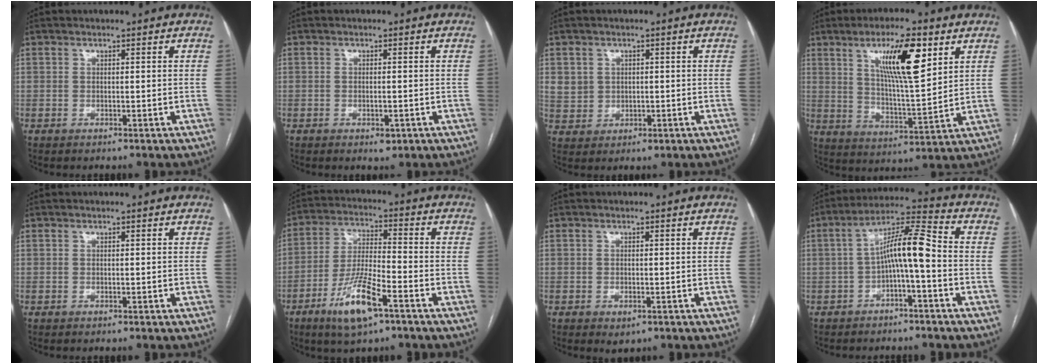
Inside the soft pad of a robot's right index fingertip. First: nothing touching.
{"total": 1.7, "force": [-0.6, 0.7, 1.4], "torque": [-0.023, -0.002, -0.003]}
{"total": 4.6, "force": [1.1, 4.3, 1.1], "torque": [-0.023, 0.008, 0.032]}
{"total": 12.8, "force": [6.0, 2.1, 11.1], "torque": [-0.195, 0.001, 0.105]}
{"total": 0.0}
{"total": 11.0, "force": [-6.1, 2.0, 8.9], "torque": [-0.181, -0.013, -0.110]}
{"total": 1.7, "force": [-0.8, 0.9, 1.2], "torque": [-0.016, -0.002, -0.002]}
{"total": 8.8, "force": [-1.4, 0.9, 8.6], "torque": [-0.149, 0.034, -0.028]}